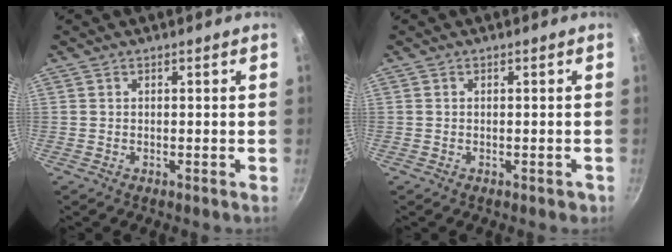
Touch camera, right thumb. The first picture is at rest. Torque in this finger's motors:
{"motor_torque": [0.08, 0.48, -0.15, 0.08, -0.01]}